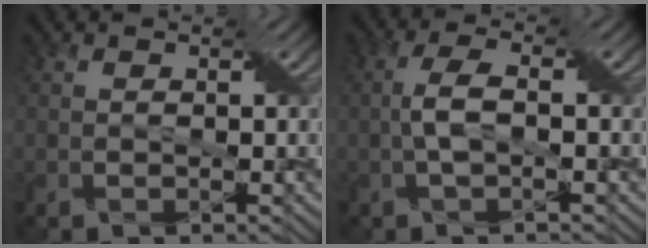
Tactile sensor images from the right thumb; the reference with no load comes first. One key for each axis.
{"total": 2.9, "fx": -0.5, "fy": 0.7, "fz": 2.7, "tx": -0.065, "ty": 0.011, "tz": -0.013}